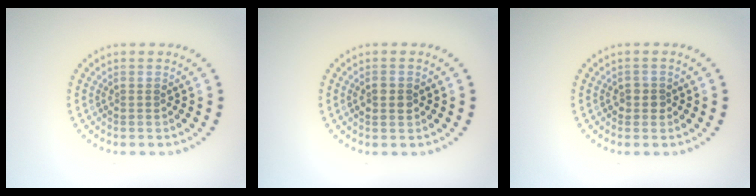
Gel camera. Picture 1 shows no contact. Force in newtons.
{"total": 1.9, "press": 1.9, "slide": 0.1}
{"total": 1.1, "press": 1.0, "slide": 0.5}